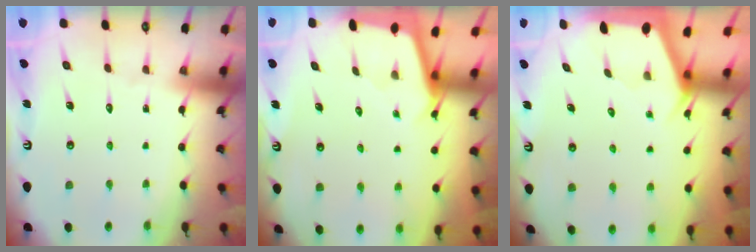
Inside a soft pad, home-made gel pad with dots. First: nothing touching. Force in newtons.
{"total": 1.9, "press": 1.9, "slide": 0.2}
{"total": 2.0, "press": 2.0, "slide": 0.3}